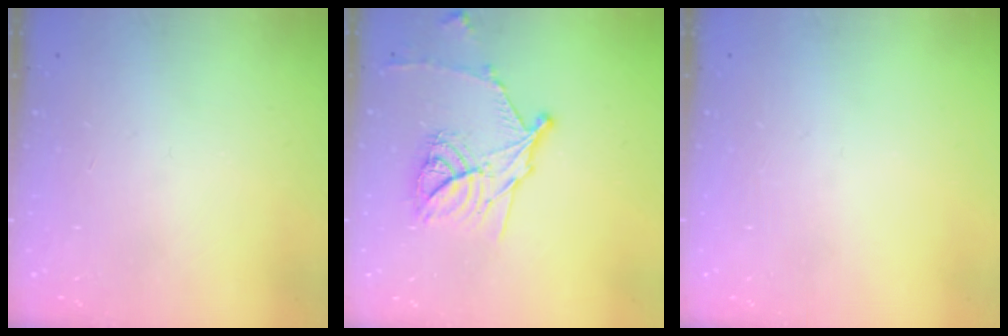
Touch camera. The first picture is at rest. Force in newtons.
{"total": 14.9, "press": 14.9, "slide": 0.8}
{"total": 0.0}